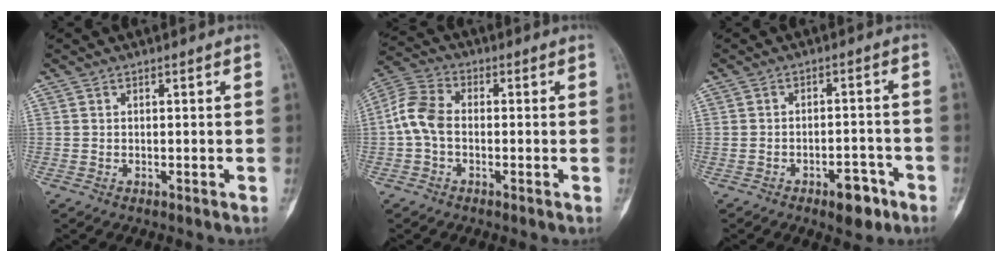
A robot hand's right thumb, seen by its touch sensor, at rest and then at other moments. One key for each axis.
{"total": 7.2, "fx": -0.9, "fy": 4.7, "fz": 5.4, "tx": -0.110, "ty": 0.022, "tz": -0.031}
{"total": 5.9, "fx": -3.6, "fy": 2.8, "fz": 3.7, "tx": -0.033, "ty": 0.023, "tz": -0.051}